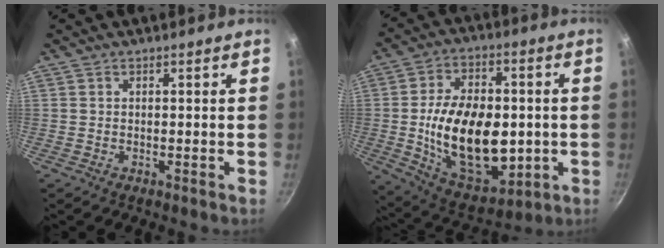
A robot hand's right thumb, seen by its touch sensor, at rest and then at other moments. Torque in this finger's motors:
{"motor_torque": [-0.47, 2.00, 2.34, -0.41, 0.19]}